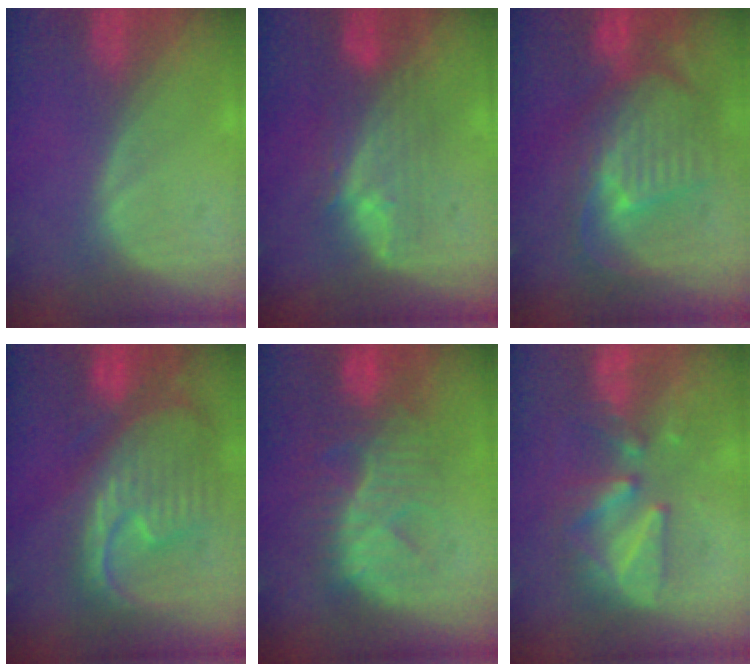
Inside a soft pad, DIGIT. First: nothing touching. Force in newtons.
{"total": 5.5, "press": 5.4, "slide": 0.7}
{"total": 10.8, "press": 9.5, "slide": 5.2}
{"total": 12.5, "press": 10.6, "slide": 6.5}
{"total": 9.6, "press": 9.0, "slide": 3.3}
{"total": 7.6, "press": 7.5, "slide": 1.4}